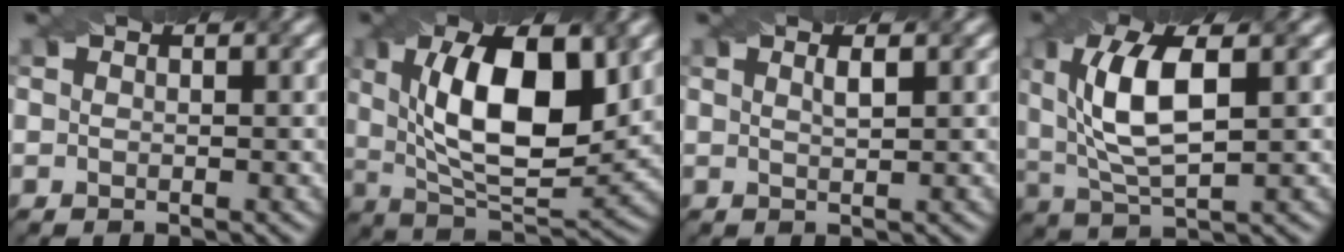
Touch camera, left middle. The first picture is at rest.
{"total": 11.5, "force": [2.3, 4.6, 10.2], "torque": [-0.159, 0.006, 0.046]}
{"total": 0.7, "force": [0.0, 0.2, 0.7], "torque": [-0.008, 0.009, 0.008]}
{"total": 7.6, "force": [1.4, 2.9, 6.9], "torque": [-0.143, 0.009, 0.035]}